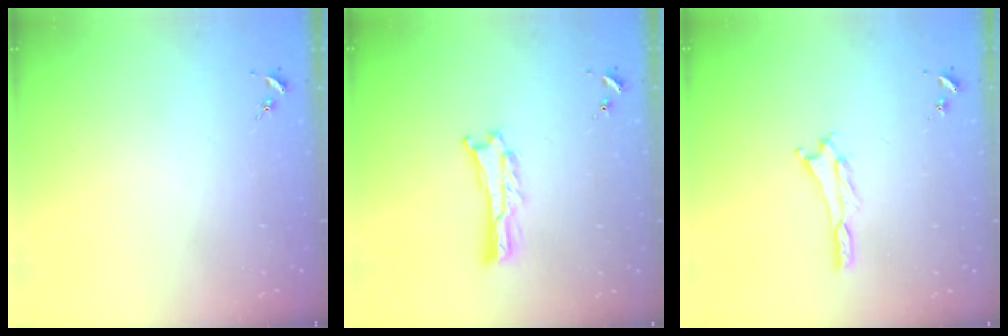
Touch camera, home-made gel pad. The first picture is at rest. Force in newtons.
{"total": 1.0, "press": 1.0, "slide": 0.2}
{"total": 0.7, "press": 0.7, "slide": 0.2}